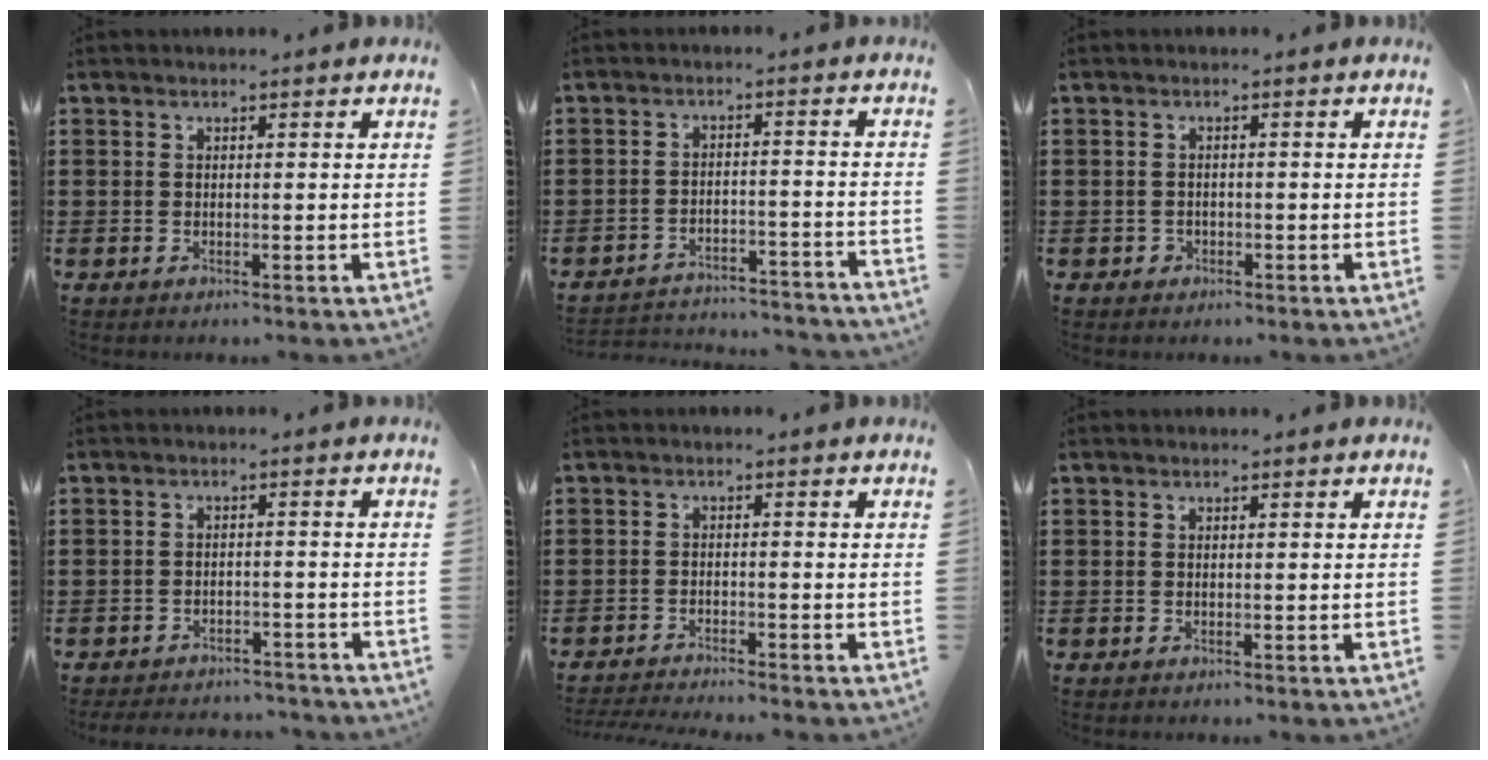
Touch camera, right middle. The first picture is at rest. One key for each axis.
{"total": 3.4, "fx": -3.4, "fy": 0.1, "fz": 0.4, "tx": -0.010, "ty": 0.004, "tz": -0.073}
{"total": 0.7, "fx": -0.3, "fy": 0.7, "fz": 0.1, "tx": -0.005, "ty": 0.002, "tz": -0.009}
{"total": 2.8, "fx": -2.8, "fy": 0.3, "fz": -0.1, "tx": -0.005, "ty": 0.001, "tz": -0.060}
{"total": 2.2, "fx": -2.2, "fy": -0.2, "fz": 0.2, "tx": -0.005, "ty": -0.002, "tz": -0.046}
{"total": 0.0}